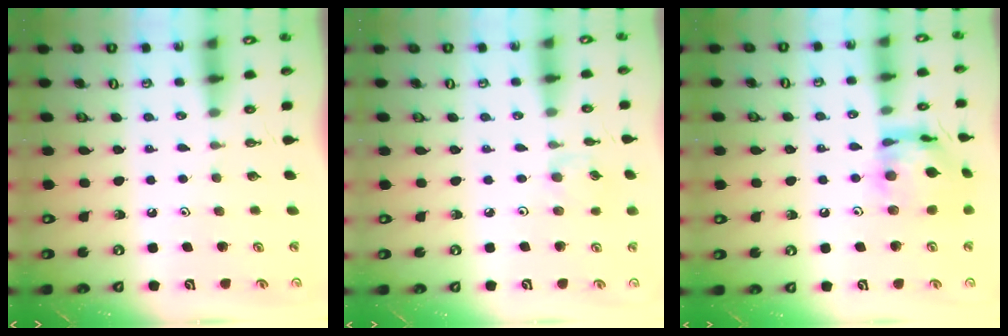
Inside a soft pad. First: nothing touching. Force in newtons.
{"total": 2.9, "press": 2.8, "slide": 0.5}
{"total": 13.9, "press": 13.9, "slide": 1.4}